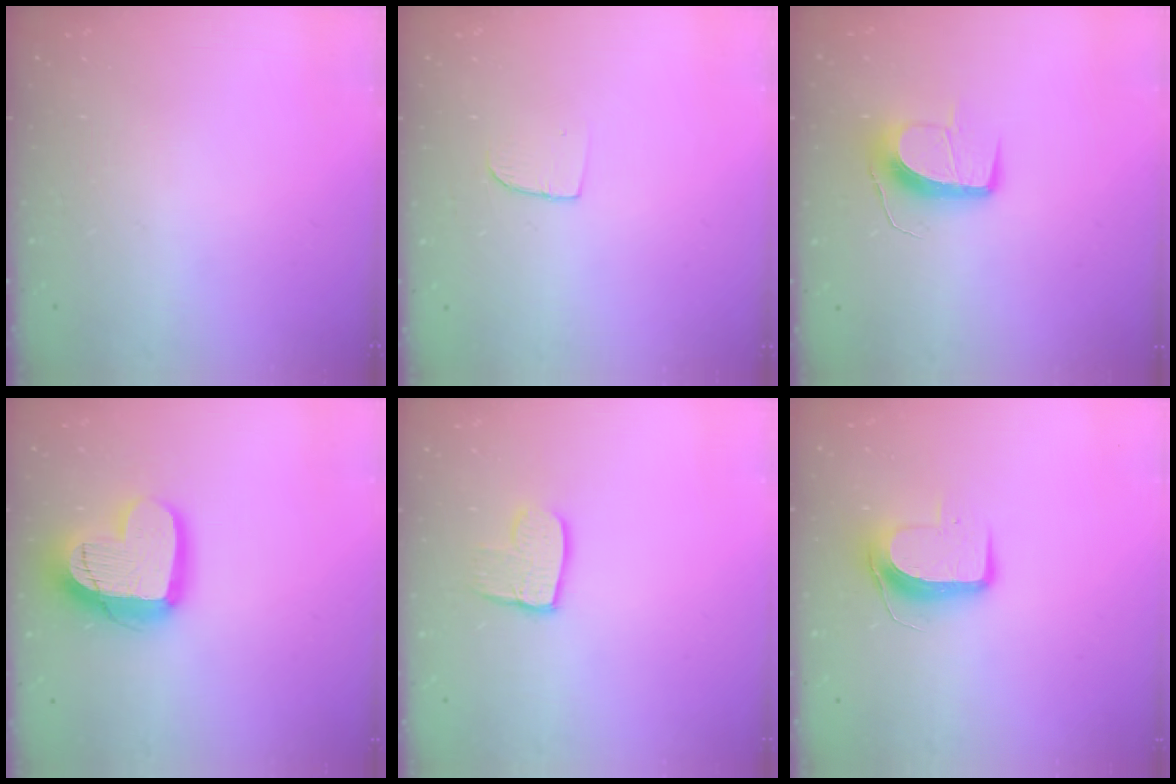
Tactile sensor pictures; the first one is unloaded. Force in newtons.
{"total": 5.6, "press": 5.6, "slide": 0.4}
{"total": 11.3, "press": 11.3, "slide": 0.7}
{"total": 17.4, "press": 17.4, "slide": 1.4}
{"total": 9.5, "press": 9.4, "slide": 0.8}
{"total": 9.4, "press": 9.3, "slide": 0.9}